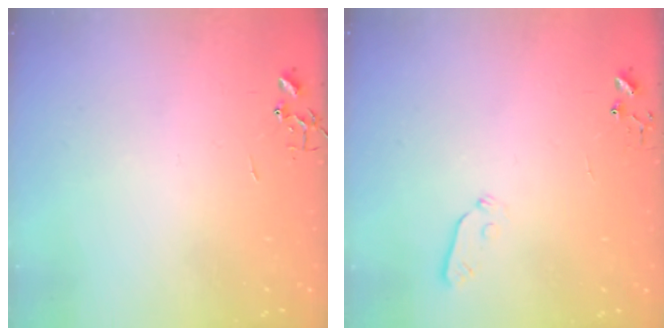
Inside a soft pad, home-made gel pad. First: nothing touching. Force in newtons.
{"total": 3.9, "press": 3.8, "slide": 0.8}